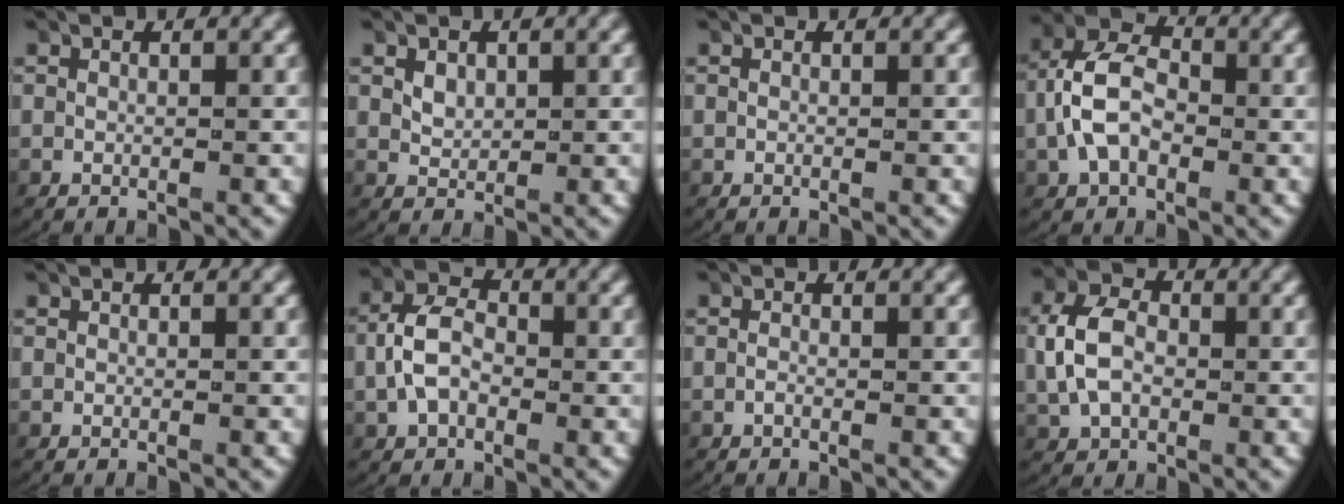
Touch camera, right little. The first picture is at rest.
{"total": 1.3, "force": [0.4, 0.9, 0.9], "torque": [-0.020, -0.005, 0.015]}
{"total": 0.0}
{"total": 6.3, "force": [0.1, 4.6, 4.3], "torque": [-0.095, 0.000, -0.002]}
{"total": 0.0}
{"total": 4.4, "force": [-0.3, 3.1, 3.0], "torque": [-0.066, 0.001, -0.007]}
{"total": 0.5, "force": [-0.5, 0.0, 0.3], "torque": [-0.009, -0.002, -0.009]}
{"total": 5.1, "force": [0.3, 3.8, 3.4], "torque": [-0.079, 0.003, 0.007]}